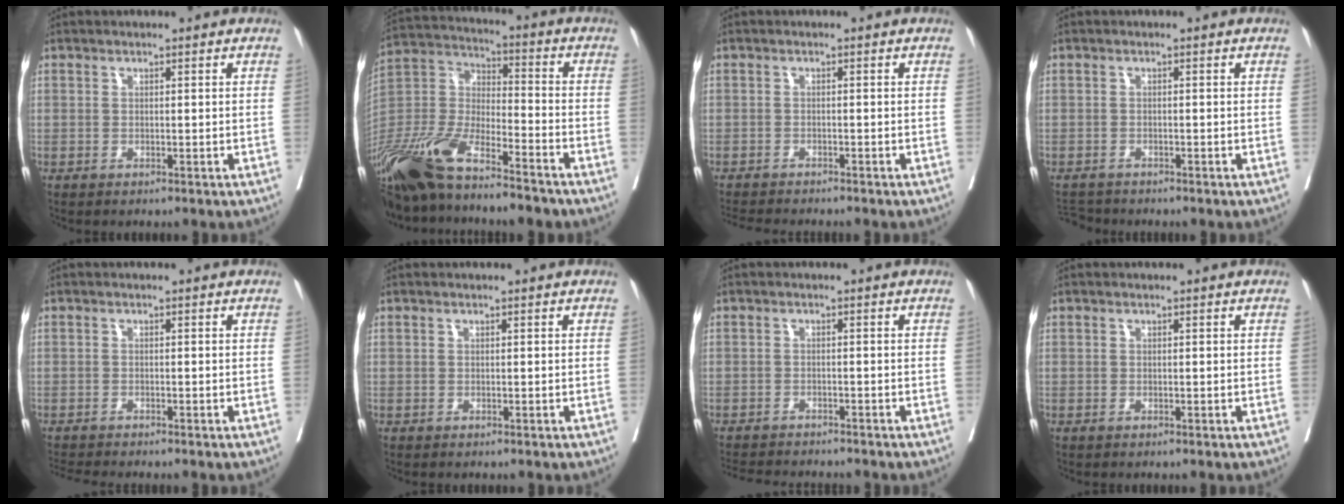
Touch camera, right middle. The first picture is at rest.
{"total": 20.4, "force": [-15.6, 5.1, 12.2], "torque": [-0.291, -0.027, -0.297]}
{"total": 6.5, "force": [-6.0, 0.6, 2.4], "torque": [-0.035, -0.011, -0.092]}
{"total": 2.7, "force": [-2.6, 0.5, 0.0], "torque": [-0.004, -0.014, -0.045]}
{"total": 3.2, "force": [-3.0, -0.6, 0.8], "torque": [-0.018, -0.016, -0.051]}
{"total": 0.0}
{"total": 9.0, "force": [-8.4, 1.2, 3.0], "torque": [-0.045, -0.010, -0.117]}
{"total": 0.0}